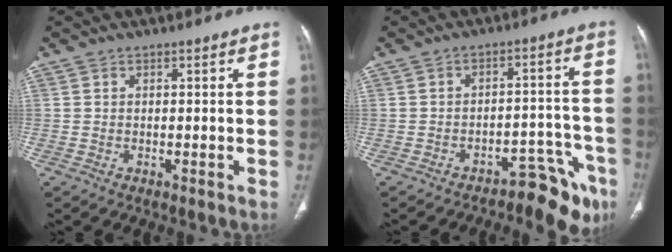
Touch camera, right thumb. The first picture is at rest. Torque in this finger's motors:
{"motor_torque": [0.78, 1.03, -0.25, -0.14, 0.02]}